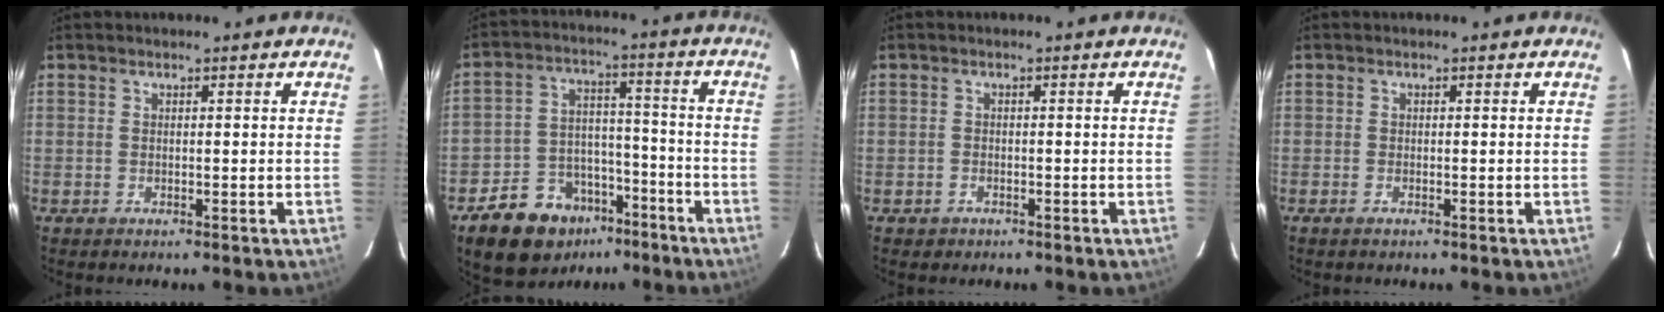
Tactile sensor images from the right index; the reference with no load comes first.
{"total": 14.3, "force": [-9.4, 9.2, 5.6], "torque": [-0.131, 0.030, -0.135]}
{"total": 1.5, "force": [-0.9, 1.2, 0.2], "torque": [-0.007, 0.003, -0.010]}
{"total": 0.8, "force": [-0.6, 0.2, 0.5], "torque": [-0.011, -0.002, -0.012]}